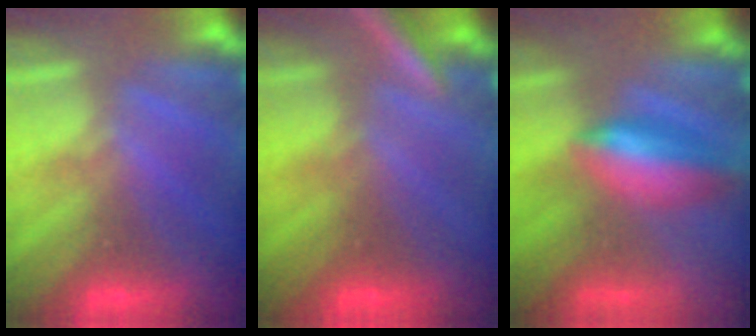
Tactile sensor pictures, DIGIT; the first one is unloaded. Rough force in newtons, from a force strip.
{"total": 2.7}
{"total": 7.5}